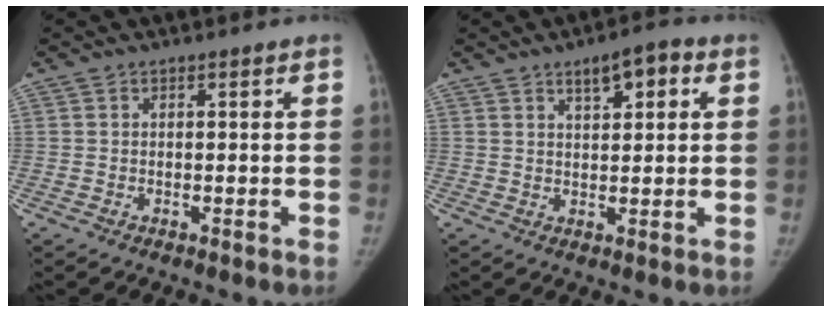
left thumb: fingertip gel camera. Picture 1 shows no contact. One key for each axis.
{"total": 5.8, "fx": 2.8, "fy": 2.3, "fz": 4.5, "tx": -0.050, "ty": -0.005, "tz": 0.038}